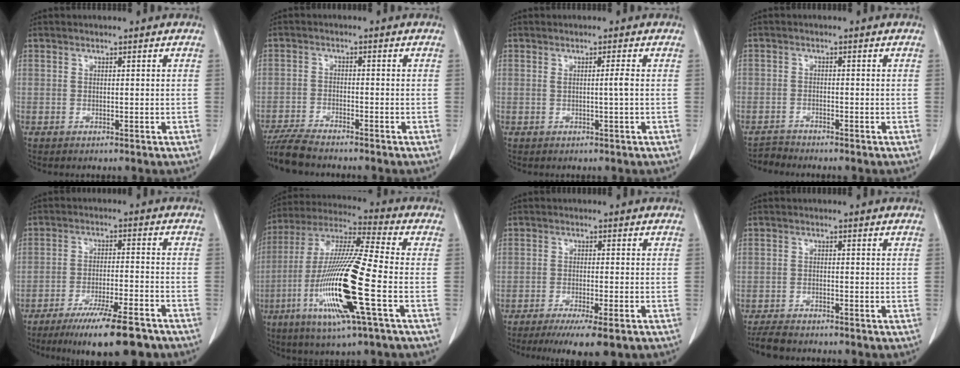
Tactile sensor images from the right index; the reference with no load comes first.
{"total": 6.5, "force": [-5.8, 0.6, 2.8], "torque": [-0.051, -0.016, -0.104]}
{"total": 1.4, "force": [0.0, -0.4, 1.3], "torque": [-0.022, 0.000, 0.000]}
{"total": 2.0, "force": [-1.9, 0.0, -0.7], "torque": [0.019, -0.009, -0.035]}
{"total": 14.0, "force": [-10.7, 1.7, 8.9], "torque": [-0.126, -0.023, -0.167]}
{"total": 19.1, "force": [-5.9, 0.4, 18.1], "torque": [-0.383, -0.025, -0.118]}
{"total": 9.6, "force": [-7.1, 0.9, 6.3], "torque": [-0.083, -0.019, -0.105]}
{"total": 4.8, "force": [-4.3, 1.0, 1.7], "torque": [-0.029, -0.012, -0.073]}